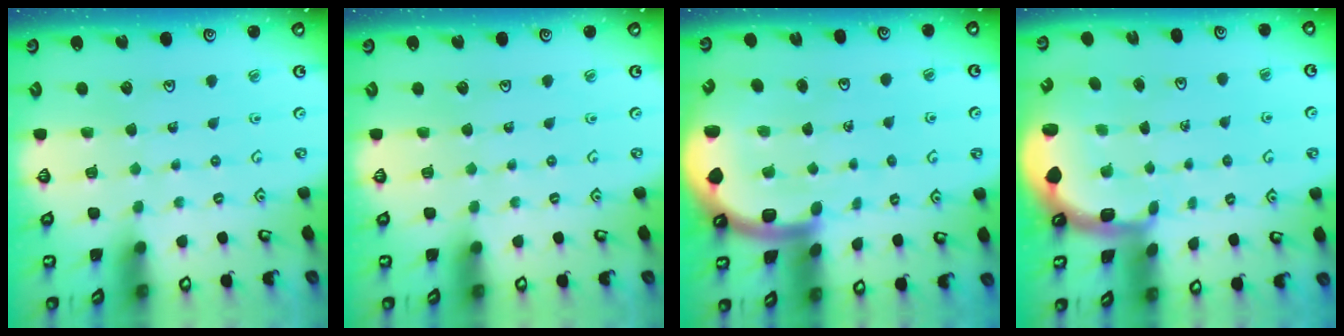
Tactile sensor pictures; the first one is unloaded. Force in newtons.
{"total": 0.0}
{"total": 6.4, "press": 6.3, "slide": 0.8}
{"total": 2.1, "press": 1.9, "slide": 0.8}